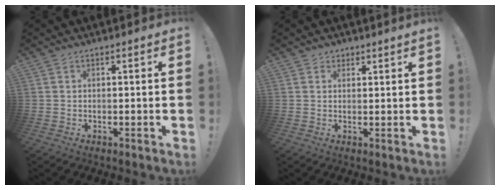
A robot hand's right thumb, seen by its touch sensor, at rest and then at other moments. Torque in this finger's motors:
{"motor_torque": [0.00, 0.00, 0.24, 0.09, 0.00]}